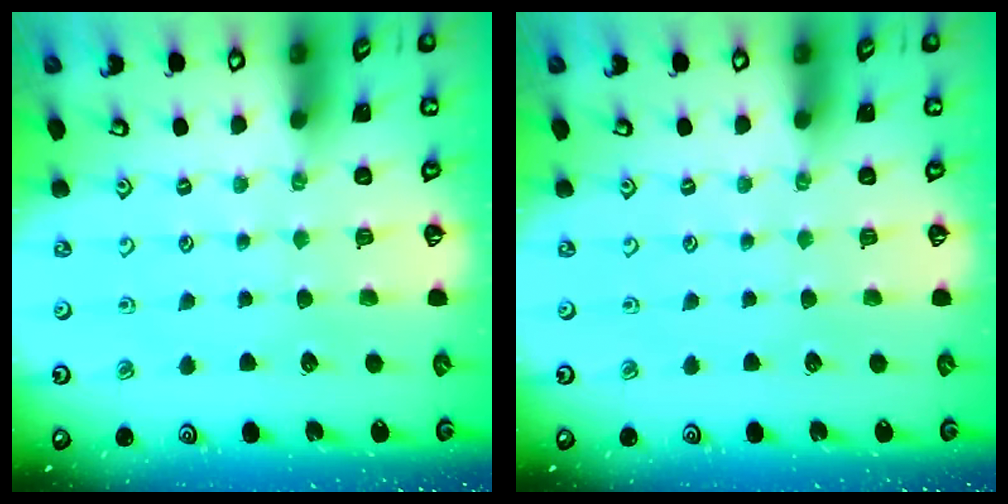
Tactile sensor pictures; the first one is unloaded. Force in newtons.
{"total": 0.0}